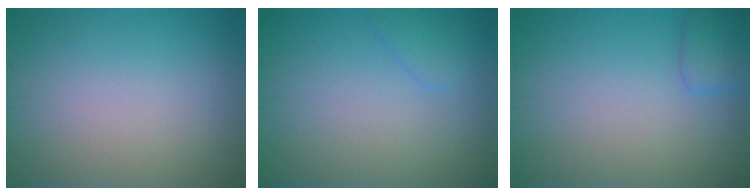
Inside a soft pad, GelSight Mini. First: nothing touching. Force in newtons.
{"total": 1.2, "press": 1.2, "slide": 0.1}
{"total": 1.7, "press": 1.7, "slide": 0.1}